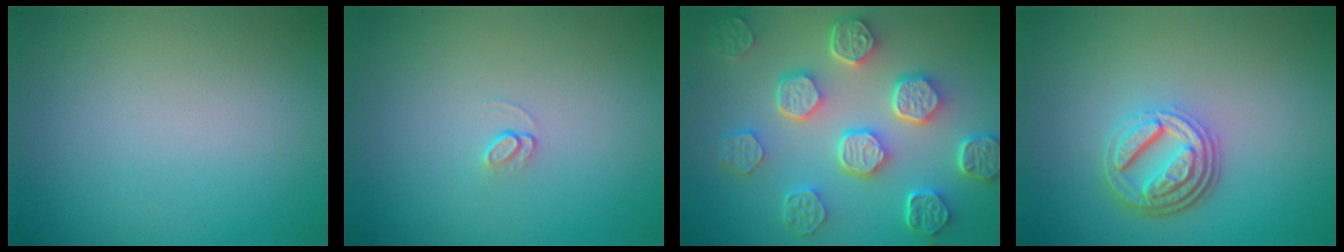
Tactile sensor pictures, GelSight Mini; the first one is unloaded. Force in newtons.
{"total": 0.8, "press": 0.5, "slide": 0.7}
{"total": 7.6, "press": 5.9, "slide": 4.8}
{"total": 4.6, "press": 3.4, "slide": 3.0}